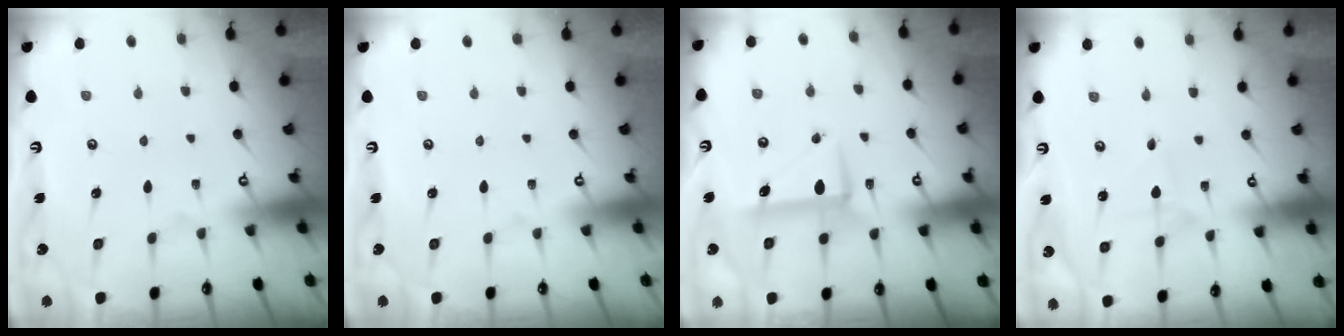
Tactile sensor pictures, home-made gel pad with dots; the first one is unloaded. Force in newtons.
{"total": 0.0}
{"total": 7.7, "press": 7.6, "slide": 0.7}
{"total": 0.7, "press": 0.7, "slide": 0.0}